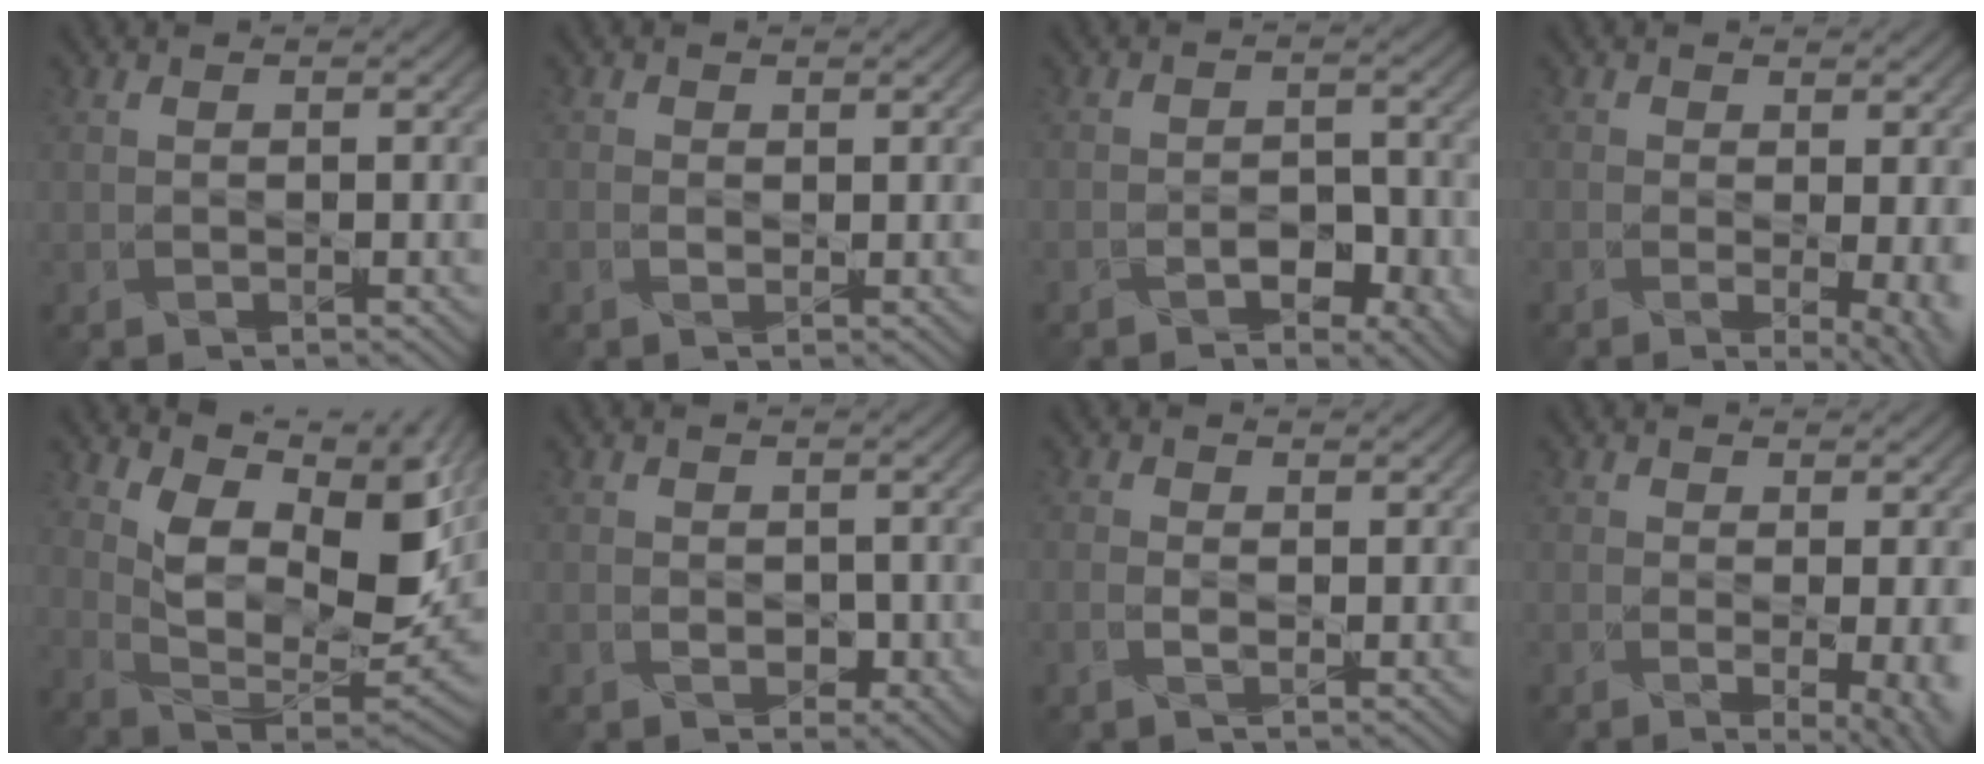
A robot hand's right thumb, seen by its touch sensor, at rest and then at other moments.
{"total": 0.7, "force": [0.0, 0.6, 0.2], "torque": [-0.009, -0.003, 0.003]}
{"total": 4.3, "force": [-2.9, 2.6, 1.9], "torque": [-0.017, 0.004, -0.044]}
{"total": 6.8, "force": [-1.1, 3.0, 6.0], "torque": [-0.070, -0.008, -0.004]}
{"total": 11.3, "force": [5.3, 5.3, 8.4], "torque": [-0.166, -0.007, 0.103]}
{"total": 2.6, "force": [-1.2, 2.2, 0.7], "torque": [-0.001, -0.007, -0.014]}
{"total": 1.0, "force": [-0.4, 0.6, 0.7], "torque": [-0.023, -0.001, -0.007]}
{"total": 7.4, "force": [-1.6, 3.2, 6.5], "torque": [-0.066, -0.005, -0.007]}